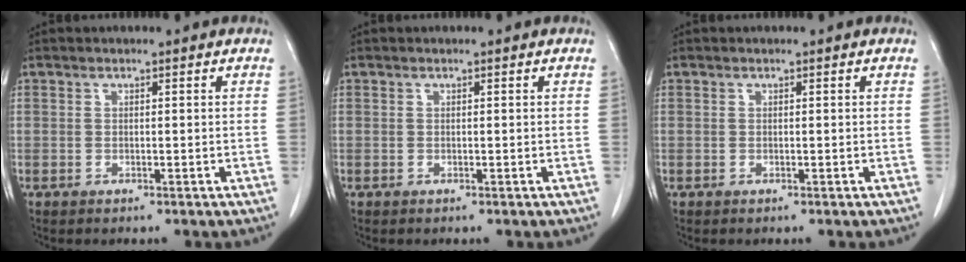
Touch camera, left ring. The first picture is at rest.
{"total": 0.0}
{"total": 0.0}